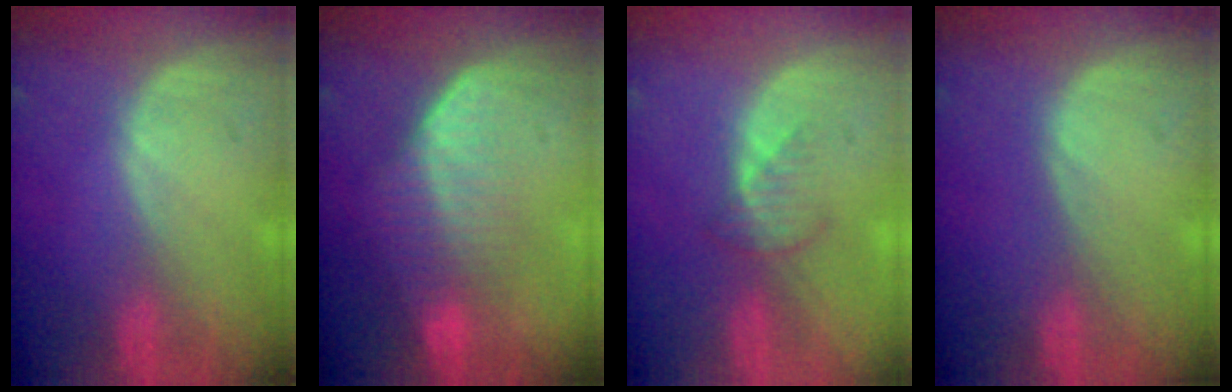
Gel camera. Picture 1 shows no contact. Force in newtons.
{"total": 7.2, "press": 6.2, "slide": 3.7}
{"total": 2.5, "press": 2.5, "slide": 0.3}
{"total": 0.0}